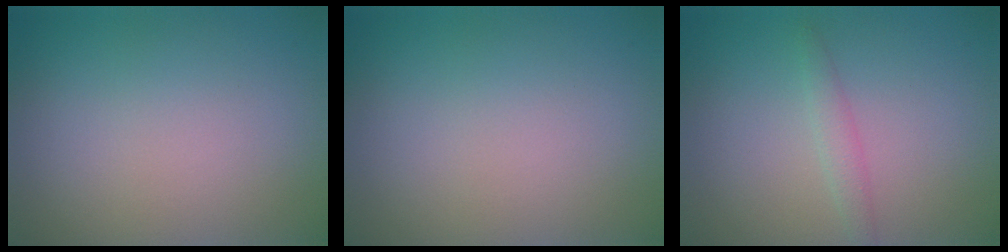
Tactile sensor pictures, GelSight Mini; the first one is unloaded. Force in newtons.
{"total": 0.0}
{"total": 1.3, "press": 1.3, "slide": 0.1}